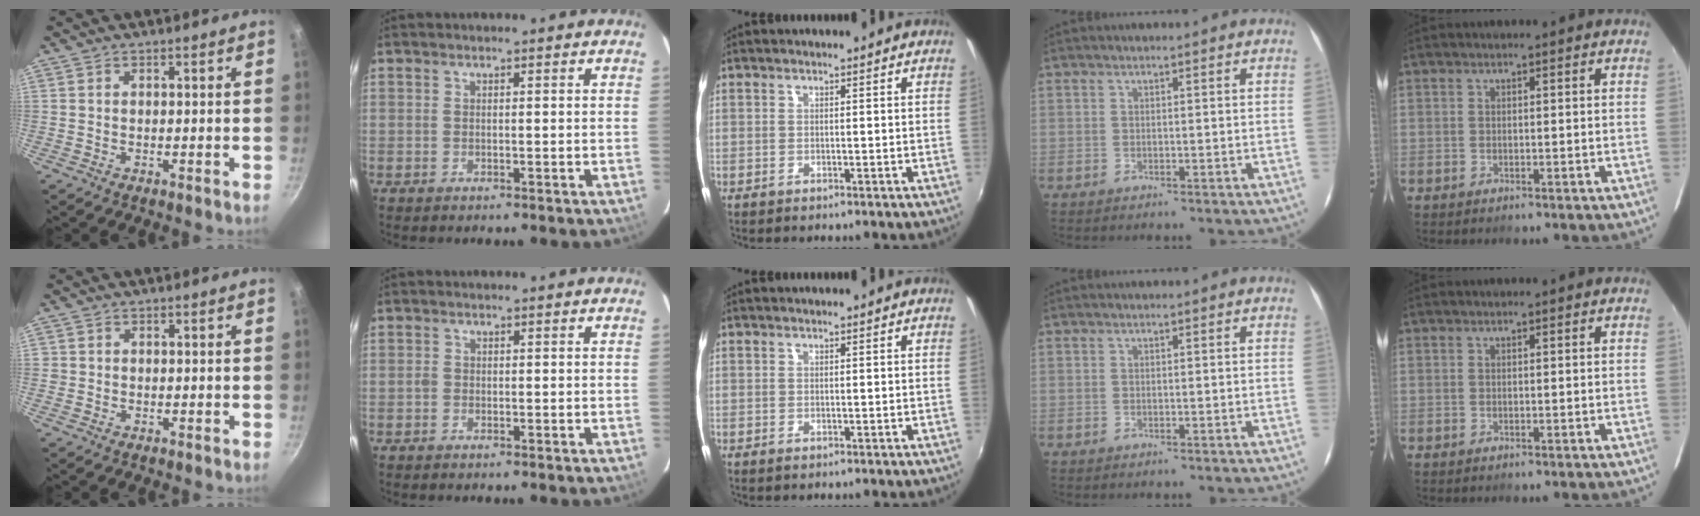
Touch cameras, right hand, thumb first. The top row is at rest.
{"thumb": {"total": 0.8, "force": [-0.1, 0.7, 0.0], "torque": [-0.003, 0.000, -0.001]}, "index": {"total": 0.7, "force": [-0.2, 0.7, 0.2], "torque": [-0.002, 0.001, -0.006]}}